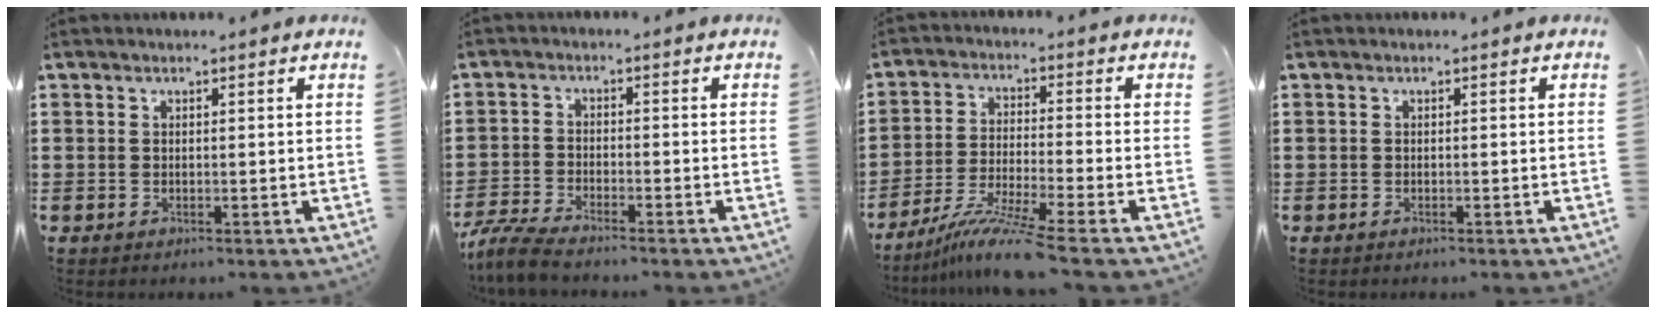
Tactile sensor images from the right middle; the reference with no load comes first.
{"total": 4.6, "force": [-4.3, 0.3, 1.7], "torque": [-0.057, -0.012, -0.090]}
{"total": 8.1, "force": [-6.4, -0.2, 5.0], "torque": [-0.104, -0.018, -0.124]}
{"total": 0.0}